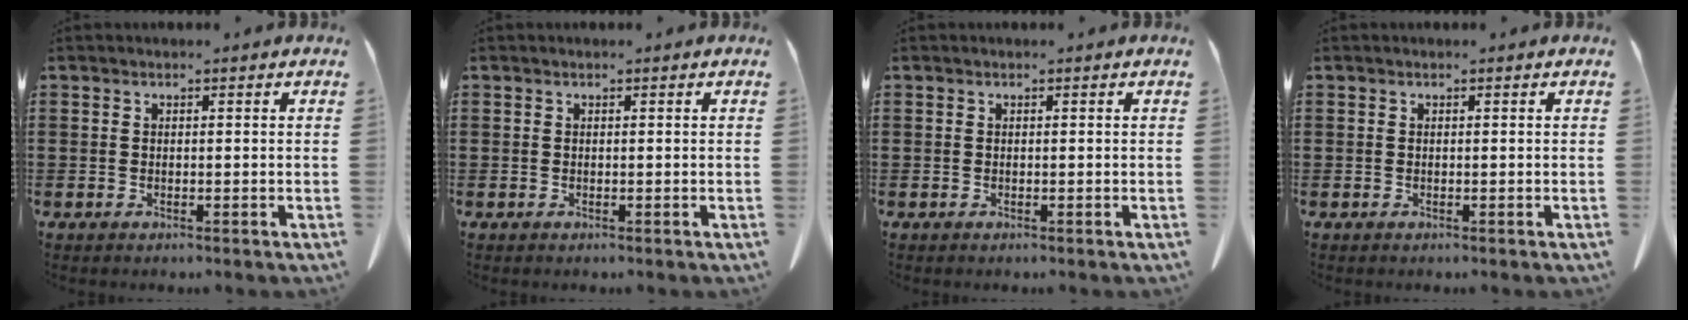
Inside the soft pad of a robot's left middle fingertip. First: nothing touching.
{"total": 0.0}
{"total": 0.0}
{"total": 0.0}